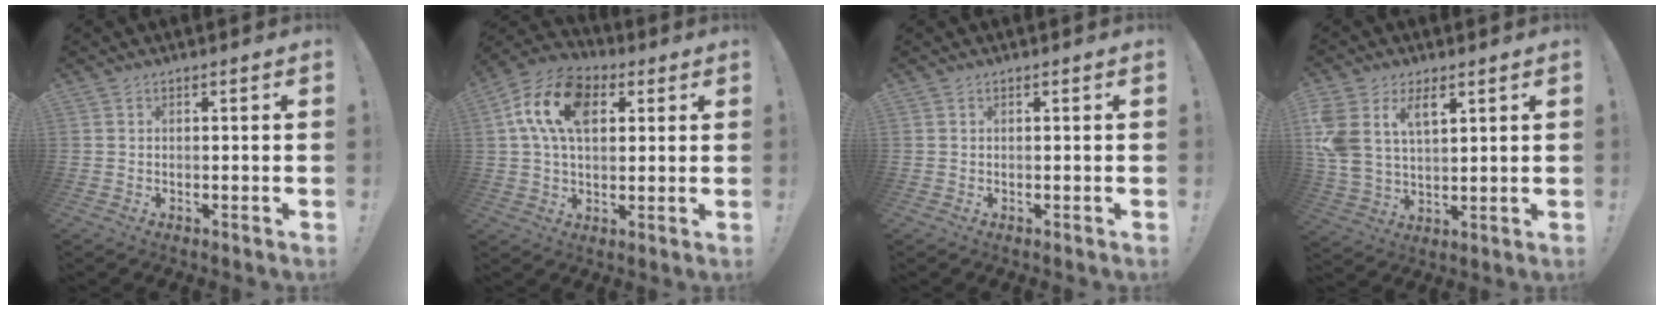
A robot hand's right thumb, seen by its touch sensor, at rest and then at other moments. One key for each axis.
{"total": 16.3, "fx": 5.3, "fy": 10.3, "fz": 11.5, "tx": -0.197, "ty": 0.006, "tz": 0.098}
{"total": 0.0}
{"total": 10.4, "fx": 5.5, "fy": 6.2, "fz": 6.2, "tx": -0.136, "ty": -0.020, "tz": 0.104}